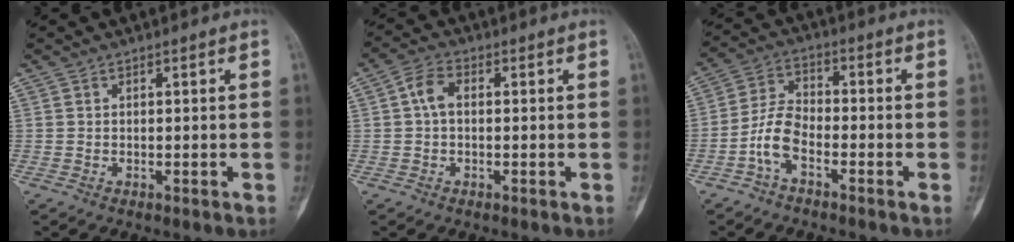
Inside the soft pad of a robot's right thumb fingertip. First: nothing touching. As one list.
[{"total": 4.3, "force": [0.4, 2.7, 3.4], "torque": [-0.064, 0.013, 0.001]}, {"total": 6.6, "force": [-3.2, 3.2, 4.8], "torque": [-0.099, 0.031, -0.072]}]